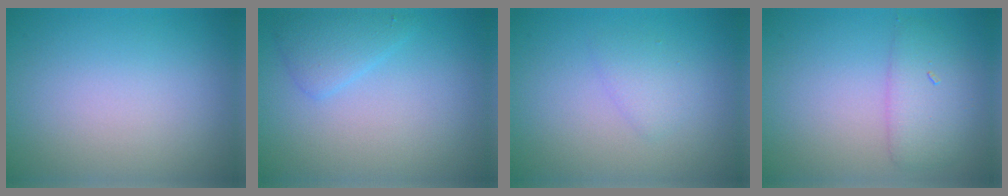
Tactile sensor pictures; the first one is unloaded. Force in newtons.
{"total": 2.1, "press": 2.1, "slide": 0.0}
{"total": 1.4, "press": 1.4, "slide": 0.0}
{"total": 3.0, "press": 3.0, "slide": 0.1}